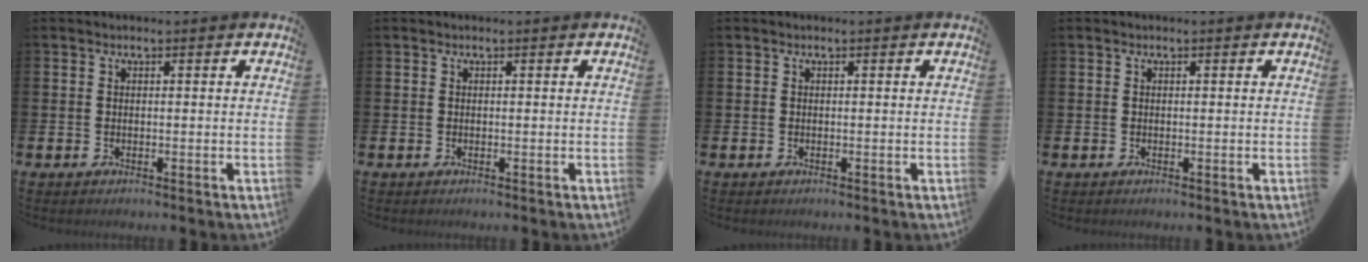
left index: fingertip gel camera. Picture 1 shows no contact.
{"total": 0.0}
{"total": 0.0}
{"total": 0.0}